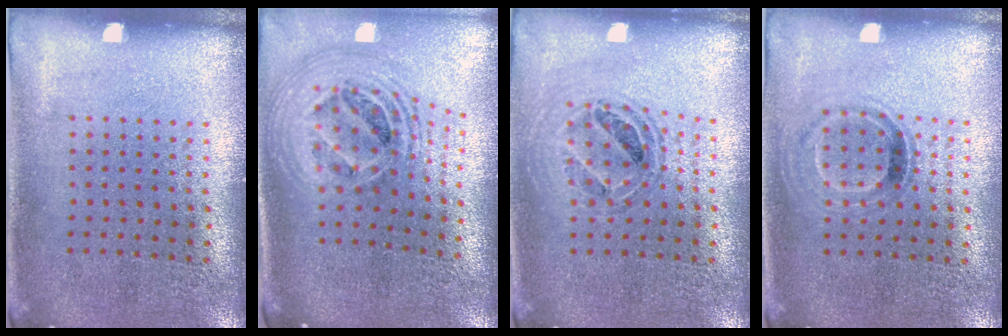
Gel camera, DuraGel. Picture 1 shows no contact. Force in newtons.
{"total": 2.5, "press": 1.9, "slide": 1.7}
{"total": 0.8, "press": 0.8, "slide": 0.2}
{"total": 0.9, "press": 0.8, "slide": 0.4}